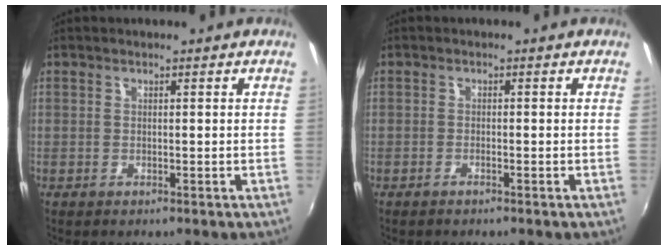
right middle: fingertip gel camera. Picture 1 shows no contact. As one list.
[{"total": 0.9, "force": [-0.8, 0.1, 0.4], "torque": [-0.010, 0.000, -0.018]}]